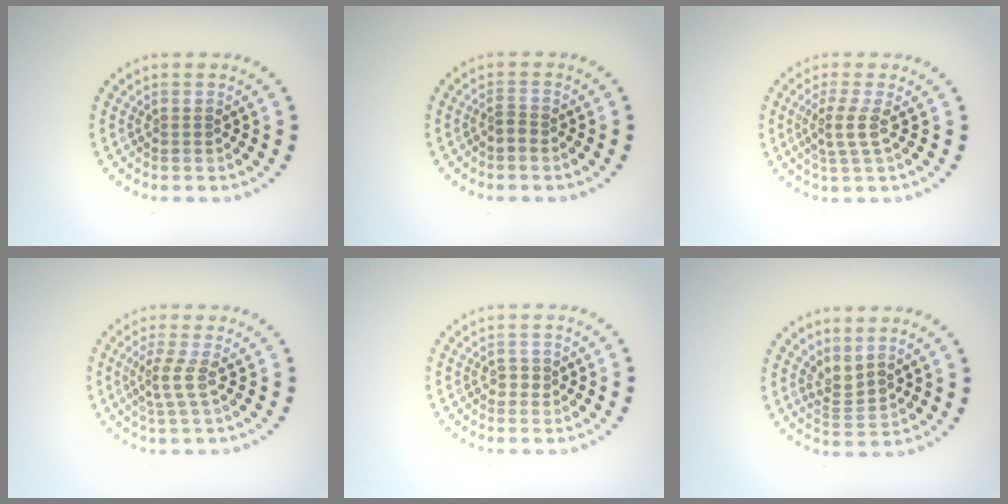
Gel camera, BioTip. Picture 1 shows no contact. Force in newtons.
{"total": 1.2, "press": 0.9, "slide": 0.9}
{"total": 2.1, "press": 1.5, "slide": 1.5}
{"total": 2.0, "press": 1.3, "slide": 1.6}
{"total": 1.1, "press": 1.0, "slide": 0.4}
{"total": 2.2, "press": 1.5, "slide": 1.6}